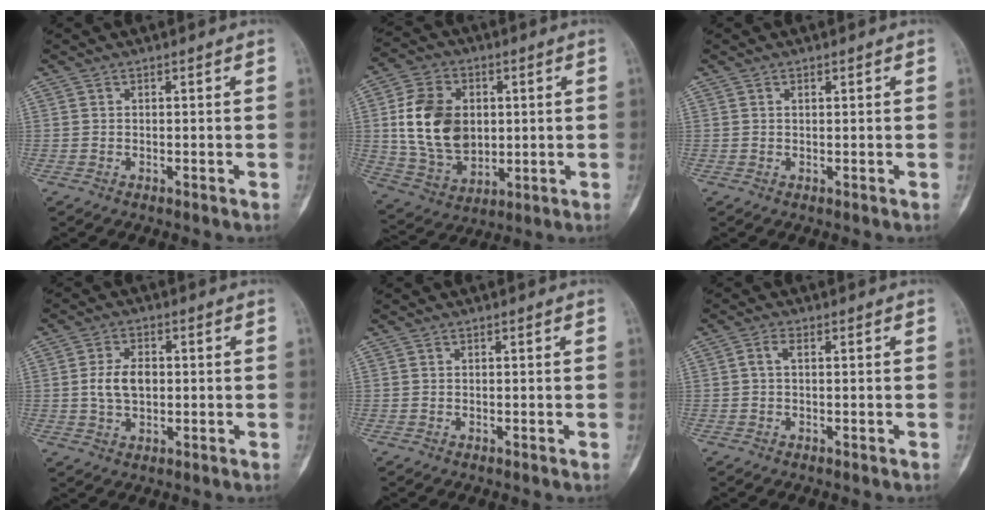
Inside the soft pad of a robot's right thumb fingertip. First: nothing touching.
{"total": 16.2, "force": [1.9, 11.7, 11.0], "torque": [-0.168, -0.006, 0.045]}
{"total": 0.6, "force": [0.3, 0.3, 0.4], "torque": [-0.004, 0.000, 0.005]}
{"total": 6.2, "force": [0.2, 4.0, 4.8], "torque": [-0.086, 0.006, 0.004]}
{"total": 0.0}
{"total": 2.0, "force": [-0.1, 0.9, 1.8], "torque": [-0.033, 0.005, -0.005]}